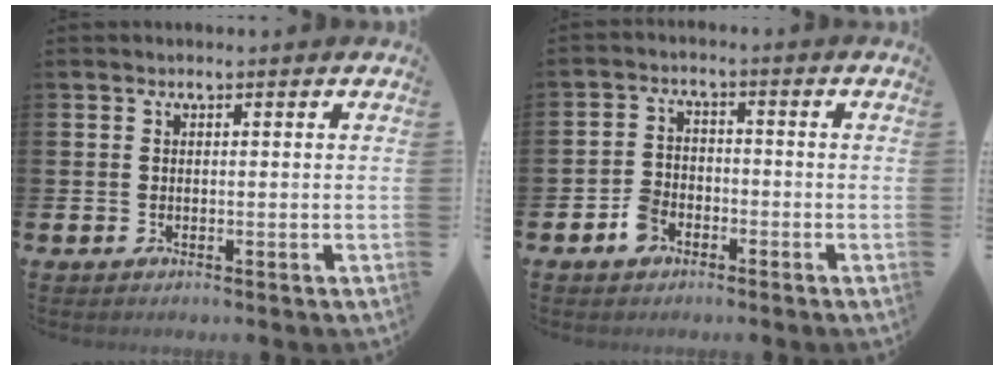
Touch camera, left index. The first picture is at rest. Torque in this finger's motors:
{"motor_torque": [0.04, 0.05, 0.00, 0.06]}